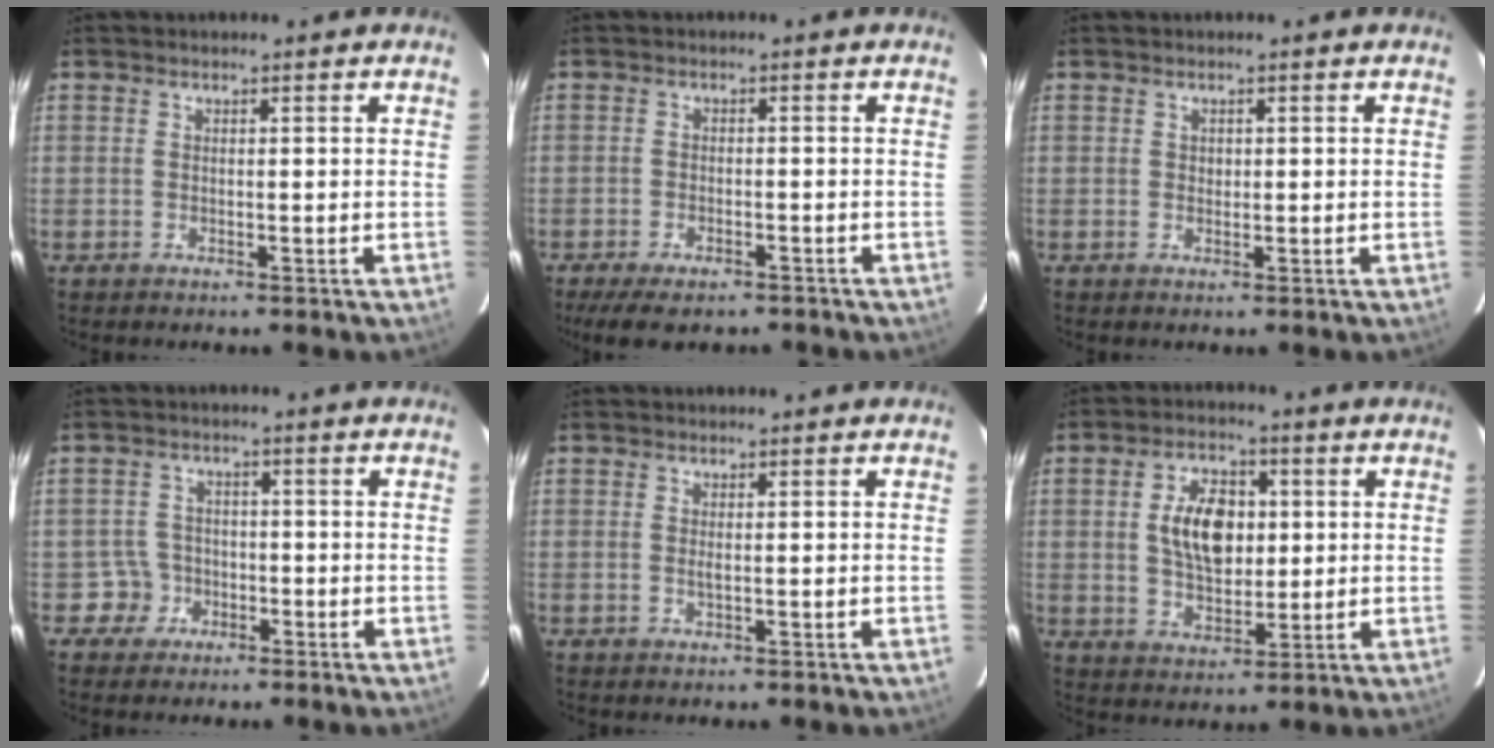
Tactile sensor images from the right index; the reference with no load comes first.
{"total": 8.9, "force": [-6.9, 3.2, 4.7], "torque": [-0.107, -0.025, -0.108]}
{"total": 0.8, "force": [0.1, 0.8, 0.1], "torque": [0.001, 0.002, 0.002]}
{"total": 3.9, "force": [-1.7, 3.5, -0.4], "torque": [0.007, 0.020, -0.027]}
{"total": 0.7, "force": [0.1, 0.1, 0.7], "torque": [-0.015, 0.000, 0.001]}
{"total": 10.2, "force": [1.5, 6.1, 8.1], "torque": [-0.145, 0.015, 0.033]}